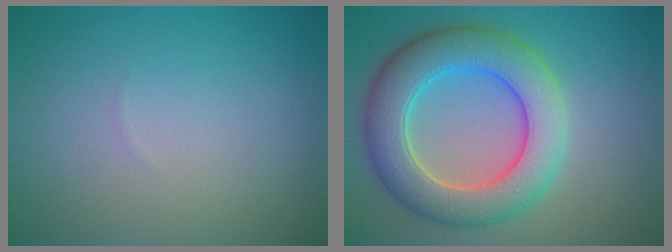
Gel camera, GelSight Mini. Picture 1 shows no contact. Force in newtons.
{"total": 8.0, "press": 8.0, "slide": 0.4}